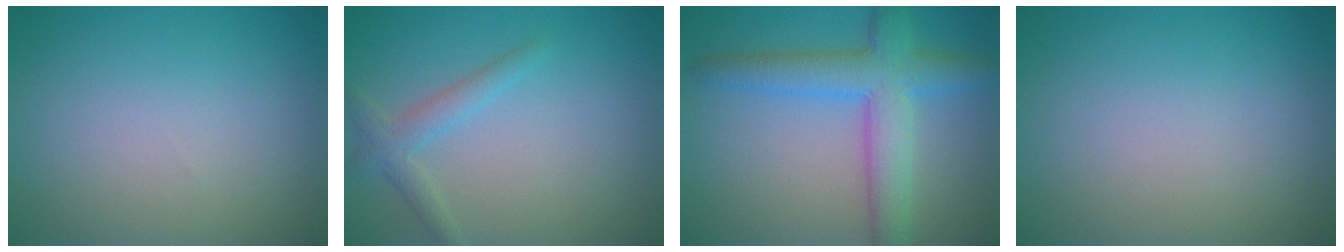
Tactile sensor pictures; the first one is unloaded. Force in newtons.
{"total": 2.1, "press": 2.1, "slide": 0.1}
{"total": 6.1, "press": 6.1, "slide": 0.2}
{"total": 0.0}